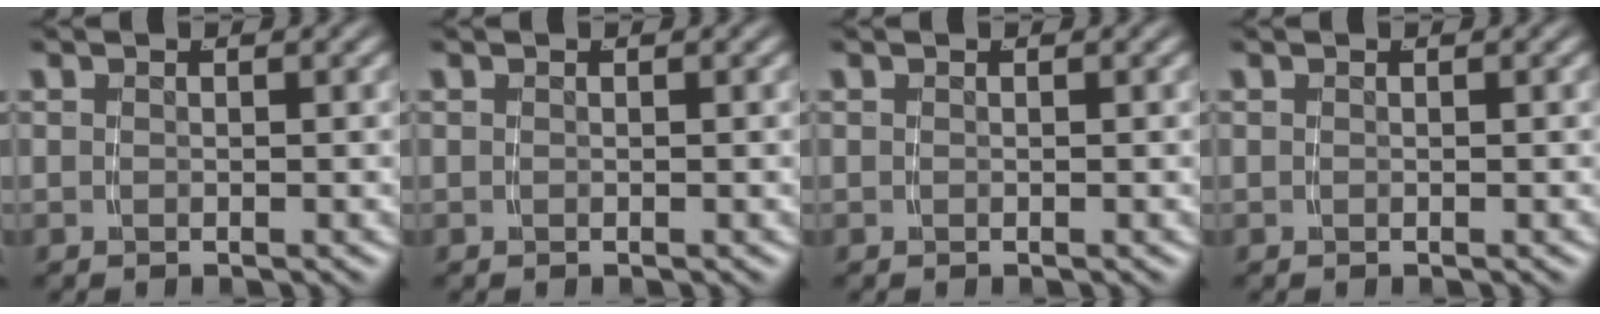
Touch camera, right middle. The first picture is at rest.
{"total": 0.0}
{"total": 0.0}
{"total": 0.0}